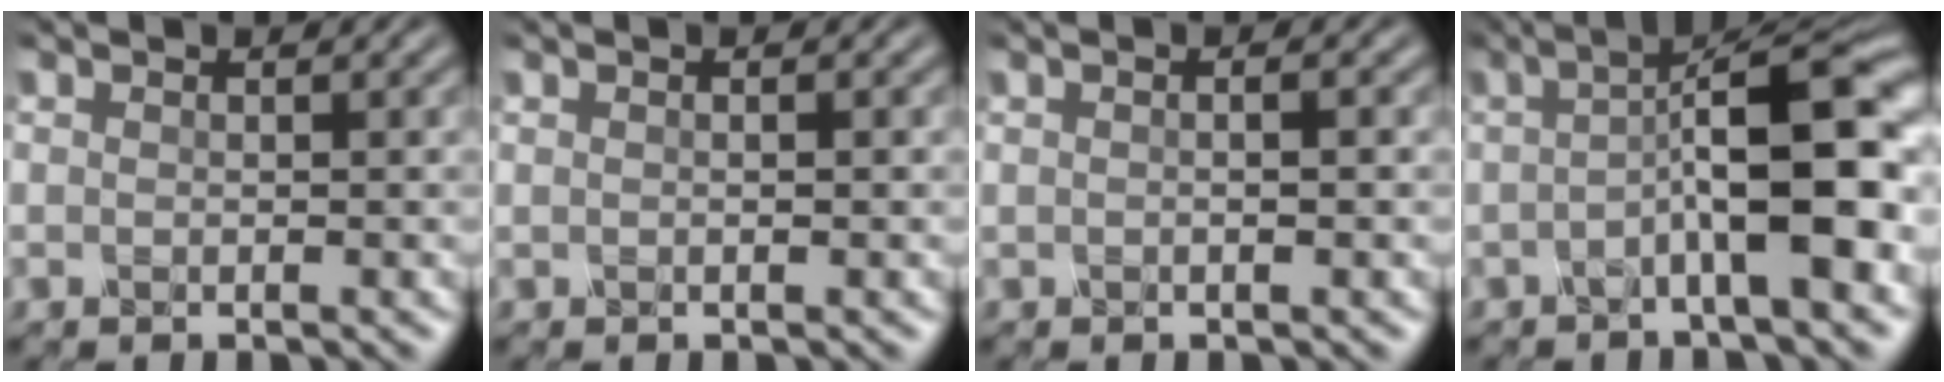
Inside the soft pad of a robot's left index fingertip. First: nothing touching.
{"total": 0.7, "force": [0.1, 0.1, 0.7], "torque": [-0.013, 0.002, 0.001]}
{"total": 2.3, "force": [0.5, 1.0, 2.0], "torque": [-0.007, 0.006, -0.012]}
{"total": 8.9, "force": [-0.7, 1.9, 8.7], "torque": [-0.111, 0.022, -0.024]}